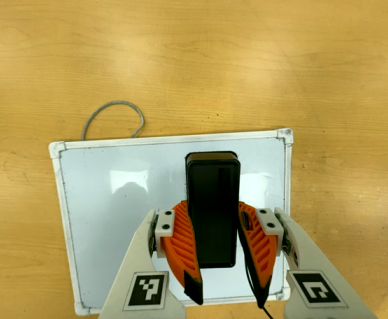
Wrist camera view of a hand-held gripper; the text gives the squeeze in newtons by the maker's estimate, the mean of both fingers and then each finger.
{"total": 9.3, "left": 8.2, "right": 10.5}